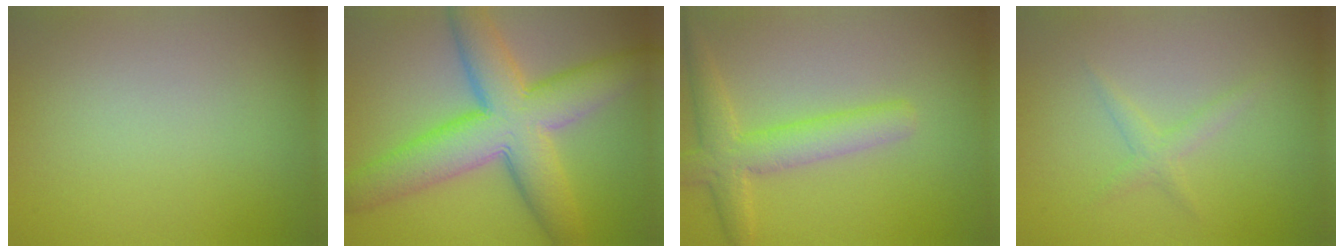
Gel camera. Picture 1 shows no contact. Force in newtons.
{"total": 10.0, "press": 10.0, "slide": 0.2}
{"total": 4.1, "press": 4.1, "slide": 0.1}
{"total": 1.3, "press": 1.3, "slide": 0.0}